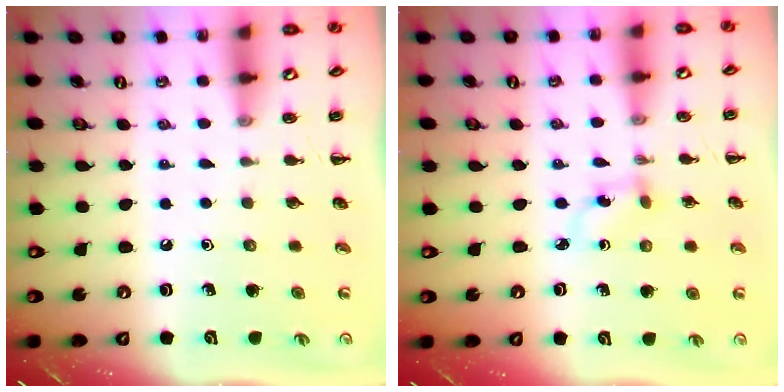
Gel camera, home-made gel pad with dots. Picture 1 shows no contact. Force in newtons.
{"total": 2.2, "press": 2.0, "slide": 1.0}